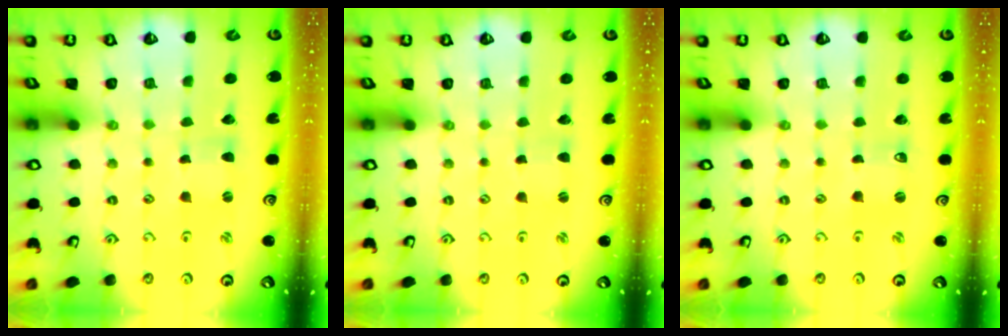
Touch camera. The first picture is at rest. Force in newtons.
{"total": 1.7, "press": 1.7, "slide": 0.2}
{"total": 1.2, "press": 1.2, "slide": 0.1}